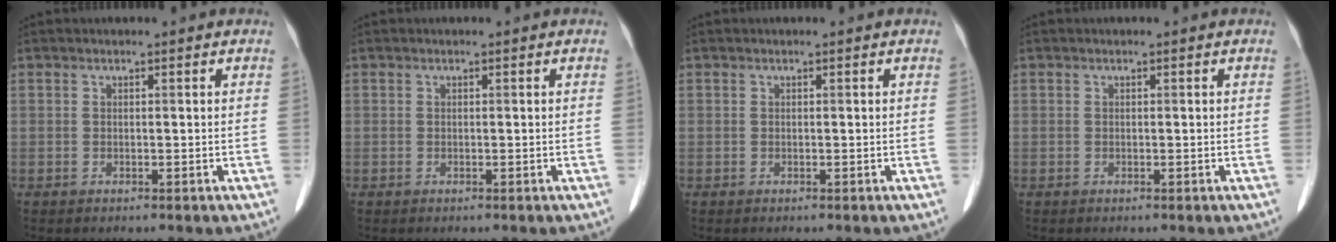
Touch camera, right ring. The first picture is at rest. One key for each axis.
{"total": 0.0}
{"total": 0.0}
{"total": 0.0}